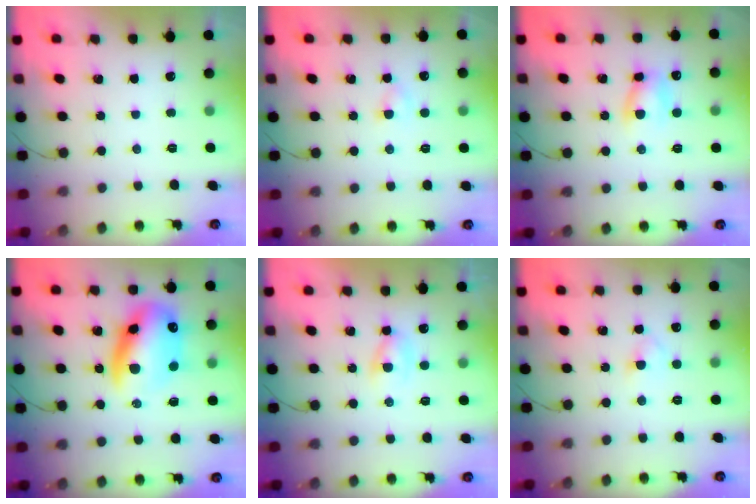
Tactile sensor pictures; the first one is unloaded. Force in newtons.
{"total": 1.3, "press": 1.1, "slide": 0.7}
{"total": 6.4, "press": 6.3, "slide": 1.1}
{"total": 16.2, "press": 15.6, "slide": 4.4}
{"total": 2.2, "press": 2.0, "slide": 1.1}
{"total": 2.5, "press": 2.2, "slide": 1.1}